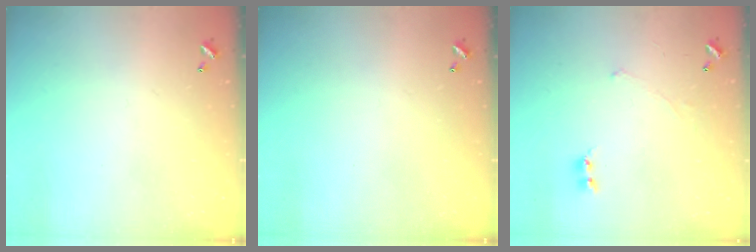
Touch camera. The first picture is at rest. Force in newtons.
{"total": 0.0}
{"total": 0.7, "press": 0.4, "slide": 0.5}